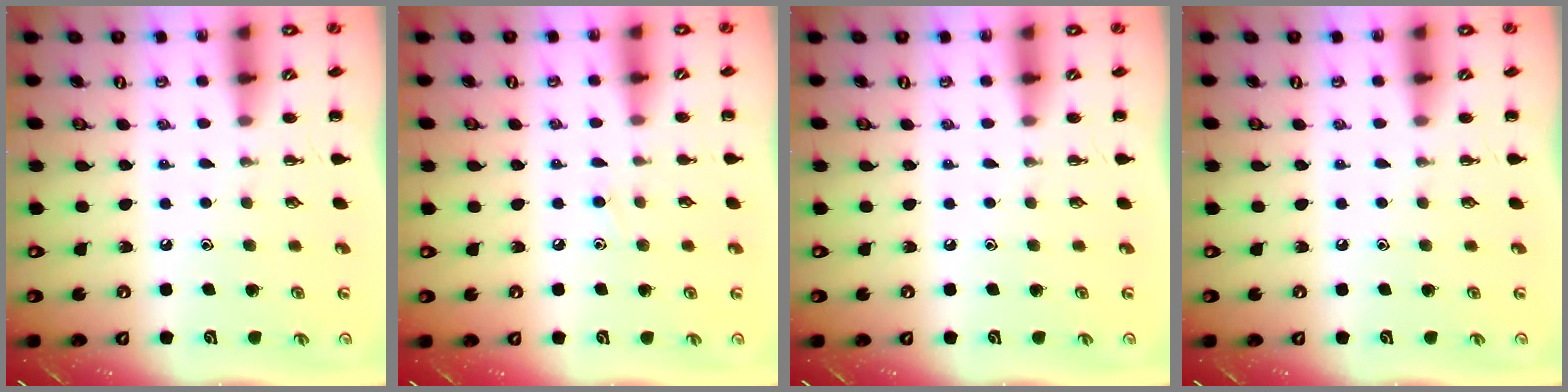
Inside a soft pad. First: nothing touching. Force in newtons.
{"total": 5.7, "press": 5.3, "slide": 2.1}
{"total": 0.0}
{"total": 0.0}